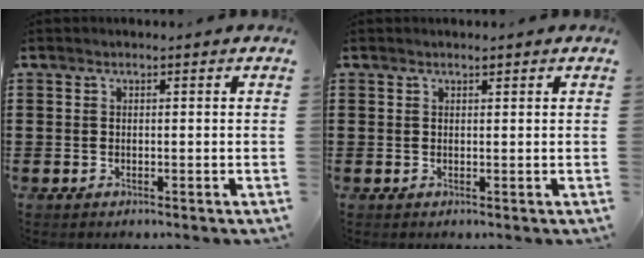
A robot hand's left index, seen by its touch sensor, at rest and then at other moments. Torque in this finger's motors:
{"motor_torque": [2.14, 0.00, 0.08, 0.03]}